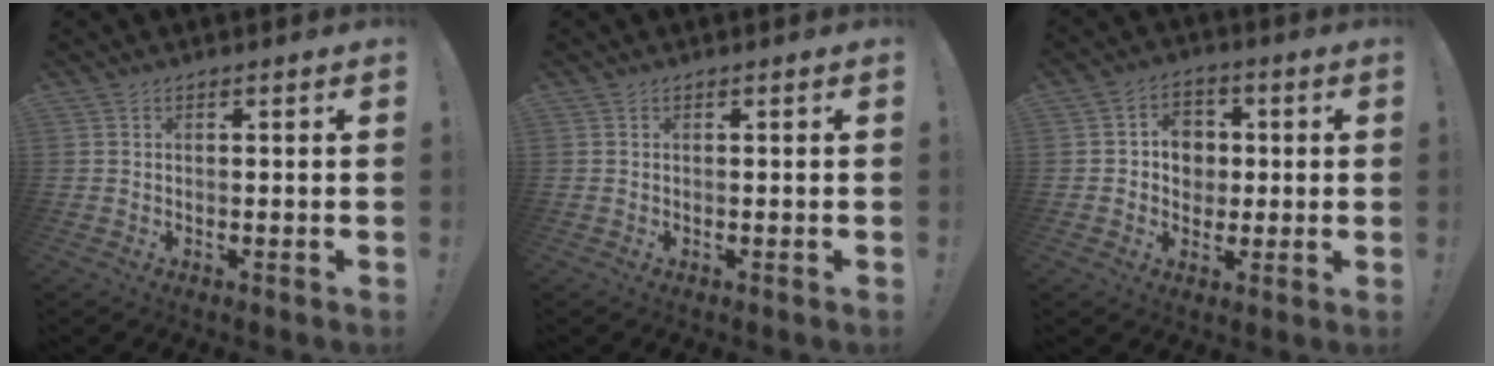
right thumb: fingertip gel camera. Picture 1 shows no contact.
{"total": 0.0}
{"total": 8.0, "force": [0.7, 7.2, 3.4], "torque": [-0.043, 0.002, 0.017]}